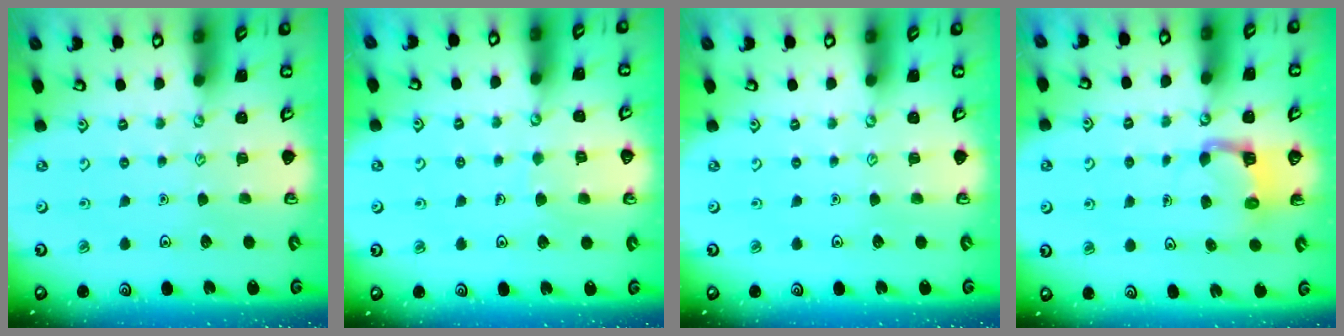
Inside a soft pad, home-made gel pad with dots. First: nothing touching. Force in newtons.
{"total": 5.6, "press": 5.6, "slide": 0.4}
{"total": 0.0}
{"total": 3.9, "press": 3.8, "slide": 0.3}